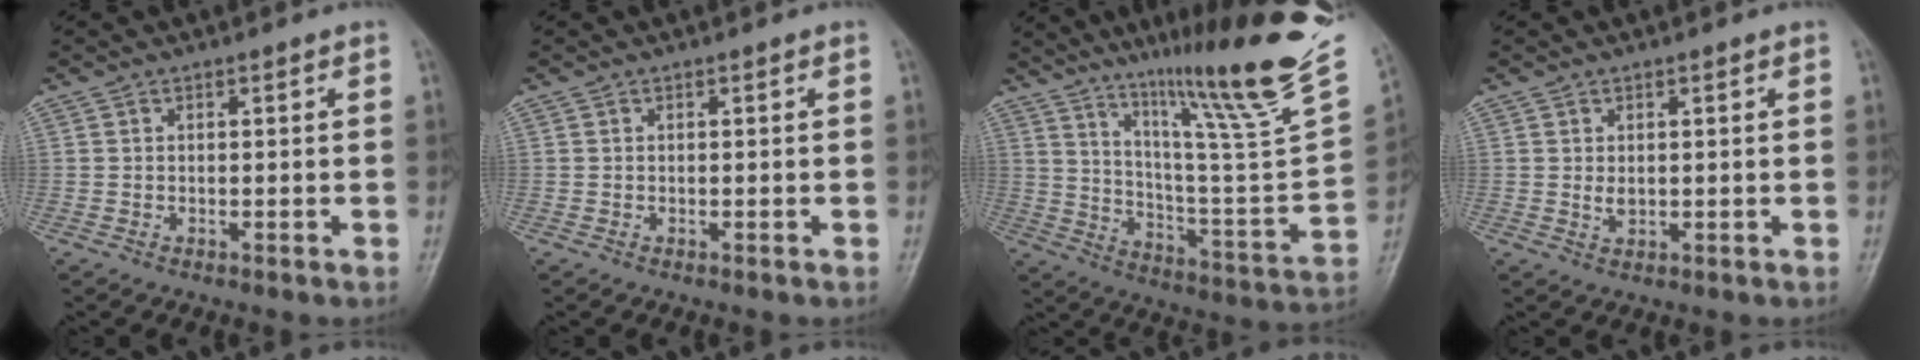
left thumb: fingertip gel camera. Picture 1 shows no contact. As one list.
[{"total": 0.0}, {"total": 28.8, "force": [19.5, 2.1, 21.1], "torque": [-0.307, -0.104, 0.300]}, {"total": 1.8, "force": [0.4, 1.1, 1.4], "torque": [-0.020, -0.006, 0.011]}]